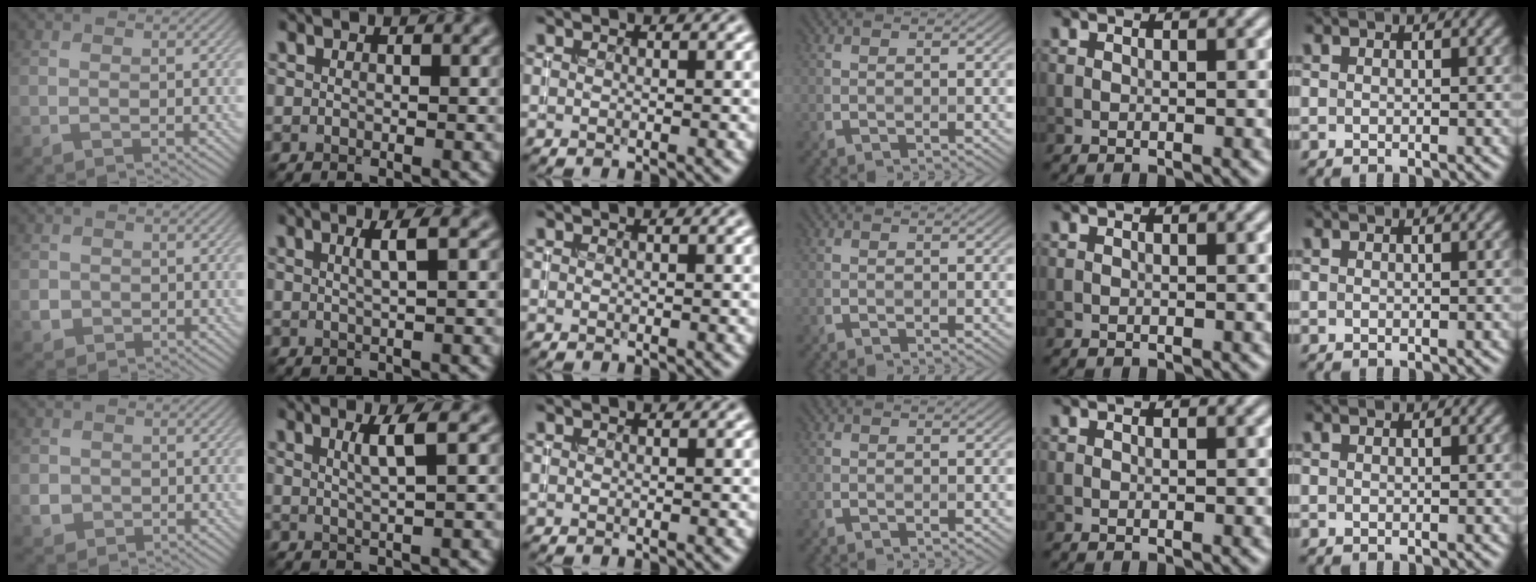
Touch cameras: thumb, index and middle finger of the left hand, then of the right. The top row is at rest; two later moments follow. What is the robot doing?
{"motion": "insert", "object": "coin"}